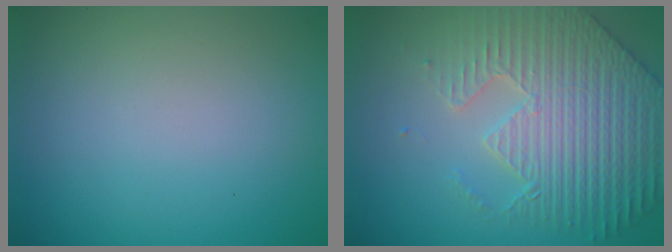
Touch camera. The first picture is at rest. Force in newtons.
{"total": 6.5, "press": 5.6, "slide": 3.2}